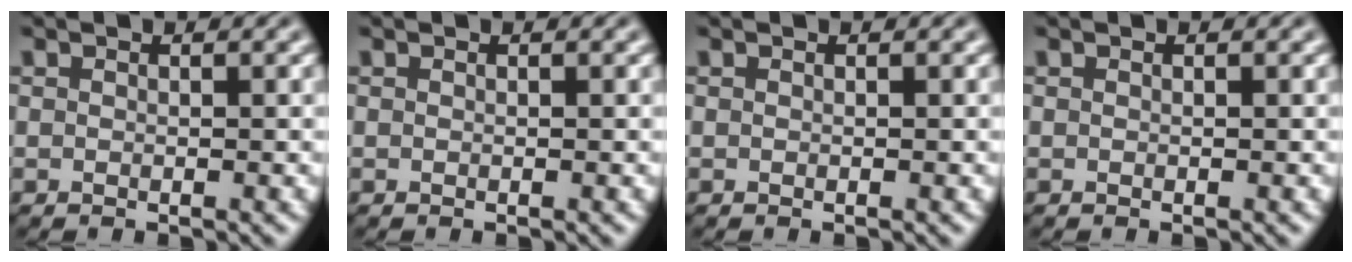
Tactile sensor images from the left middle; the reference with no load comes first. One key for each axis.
{"total": 0.0}
{"total": 0.0}
{"total": 0.0}